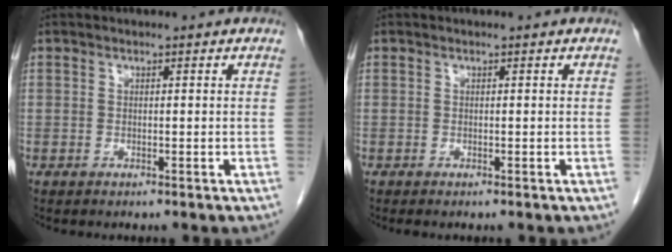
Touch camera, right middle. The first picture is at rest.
{"total": 0.0}